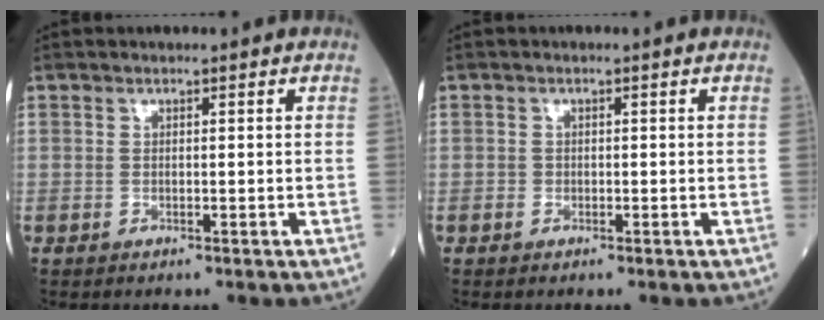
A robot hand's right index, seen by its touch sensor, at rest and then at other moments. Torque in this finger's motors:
{"motor_torque": [0.01, 0.00, 0.07, 0.00]}